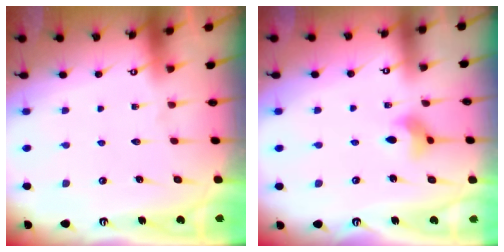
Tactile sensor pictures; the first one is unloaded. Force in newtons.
{"total": 6.9, "press": 6.7, "slide": 1.9}